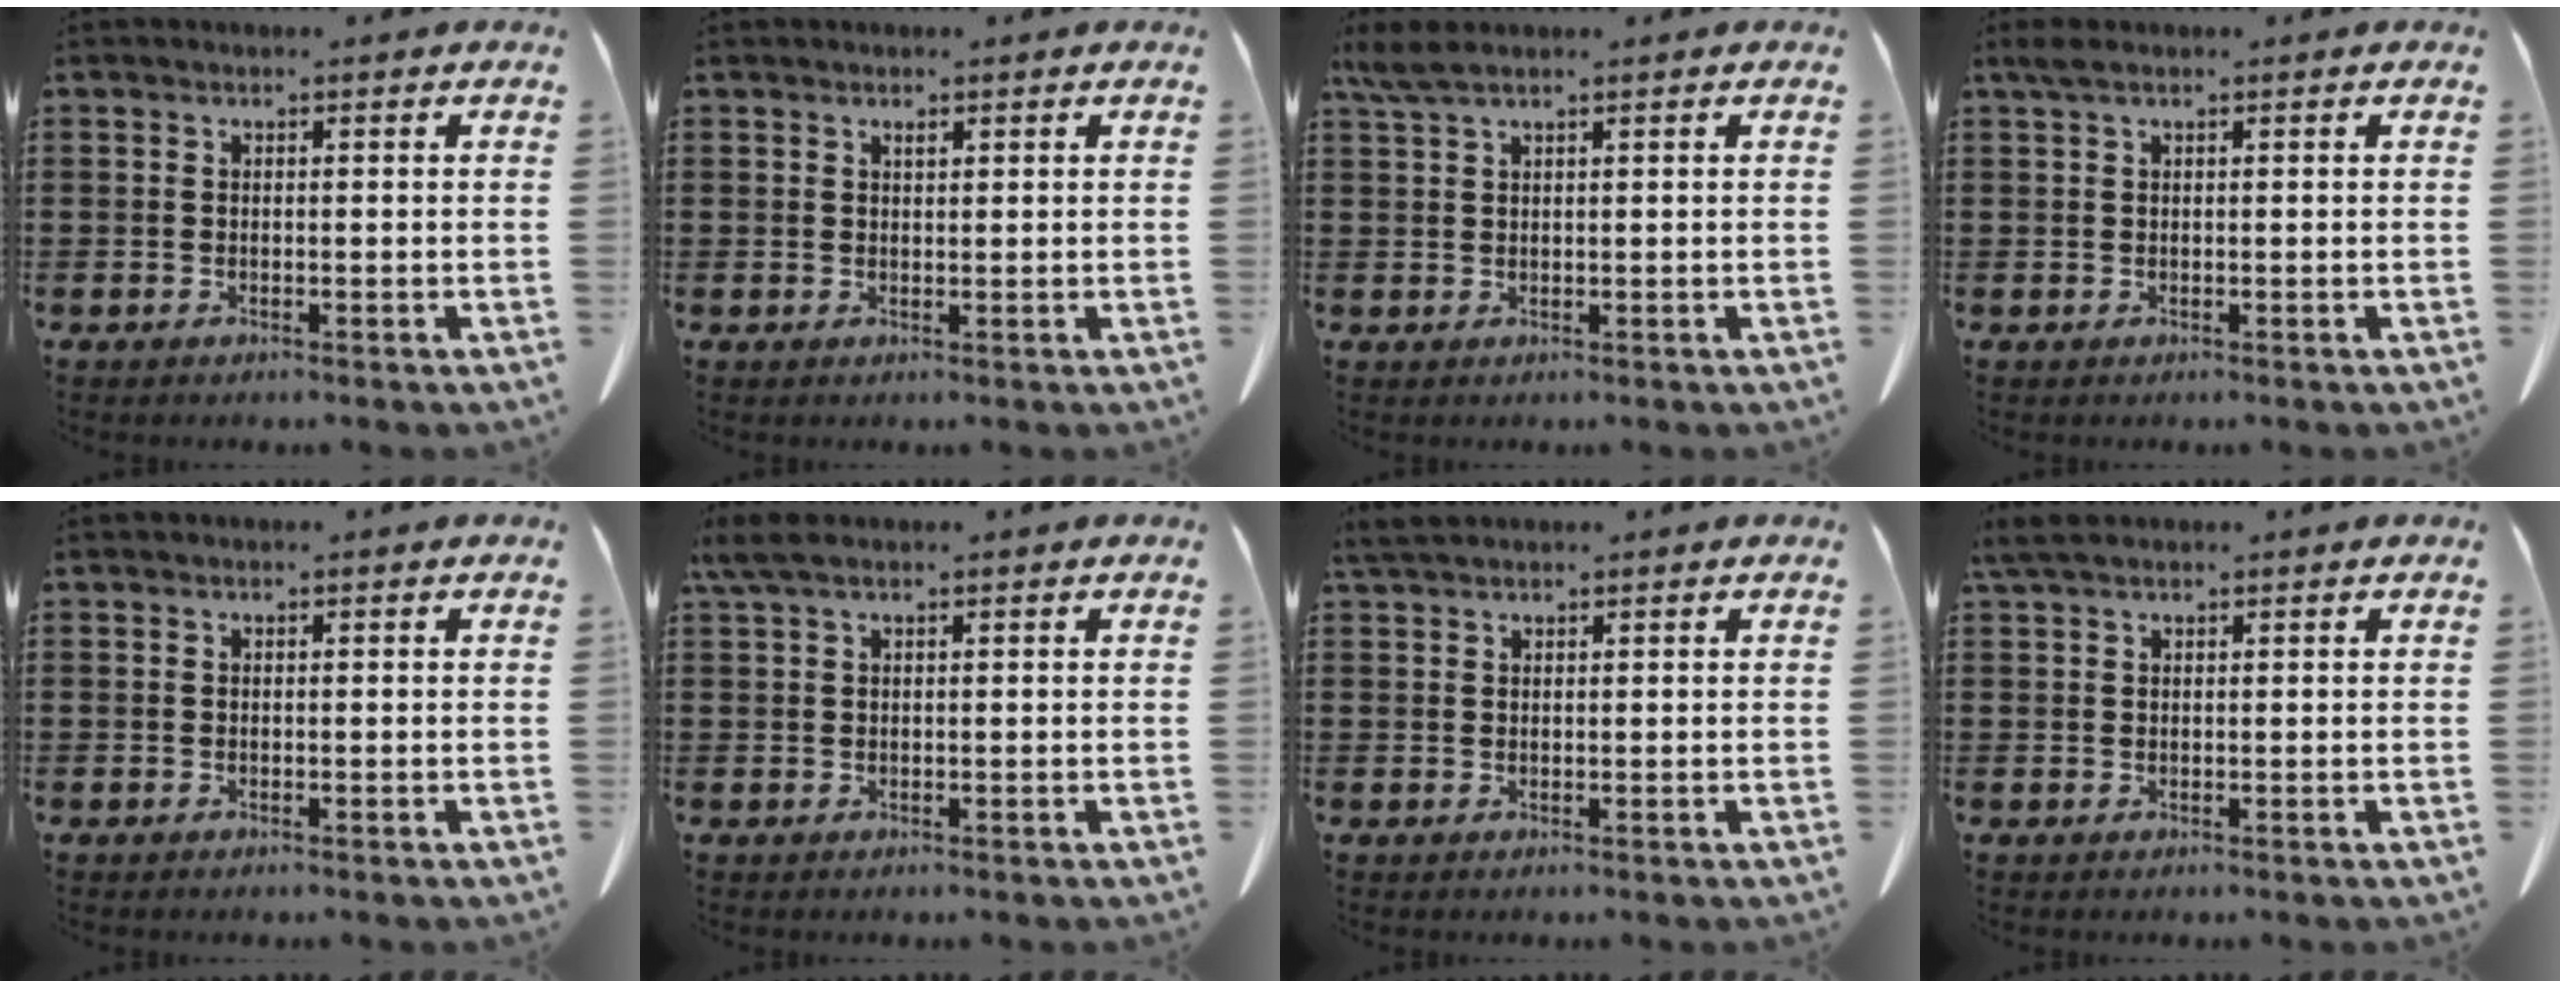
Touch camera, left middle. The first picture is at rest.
{"total": 0.8, "force": [0.6, 0.3, 0.5], "torque": [-0.012, -0.002, 0.013]}
{"total": 2.9, "force": [2.0, 0.4, 2.1], "torque": [-0.046, -0.001, 0.037]}
{"total": 1.2, "force": [0.6, 0.2, 1.1], "torque": [-0.024, -0.001, 0.012]}
{"total": 0.0}
{"total": 2.1, "force": [1.2, 0.4, 1.7], "torque": [-0.037, 0.001, 0.023]}
{"total": 1.7, "force": [1.5, 0.2, 0.8], "torque": [-0.021, 0.000, 0.029]}
{"total": 2.1, "force": [1.4, 0.5, 1.5], "torque": [-0.033, 0.001, 0.027]}